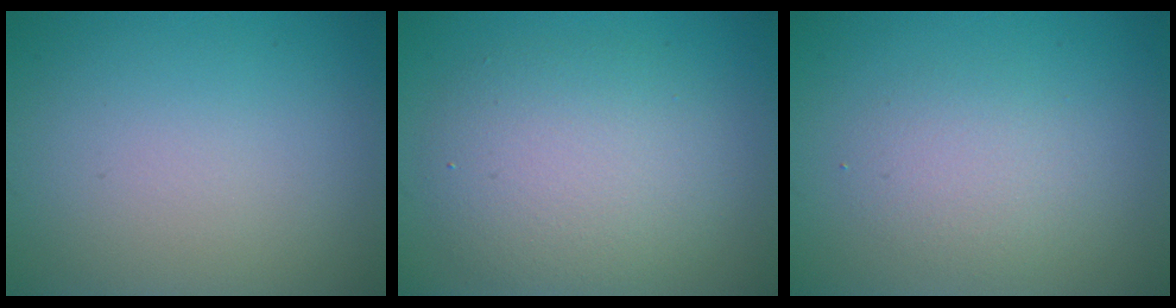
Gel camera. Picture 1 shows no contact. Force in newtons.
{"total": 5.3, "press": 5.3, "slide": 0.4}
{"total": 2.3, "press": 2.3, "slide": 0.1}